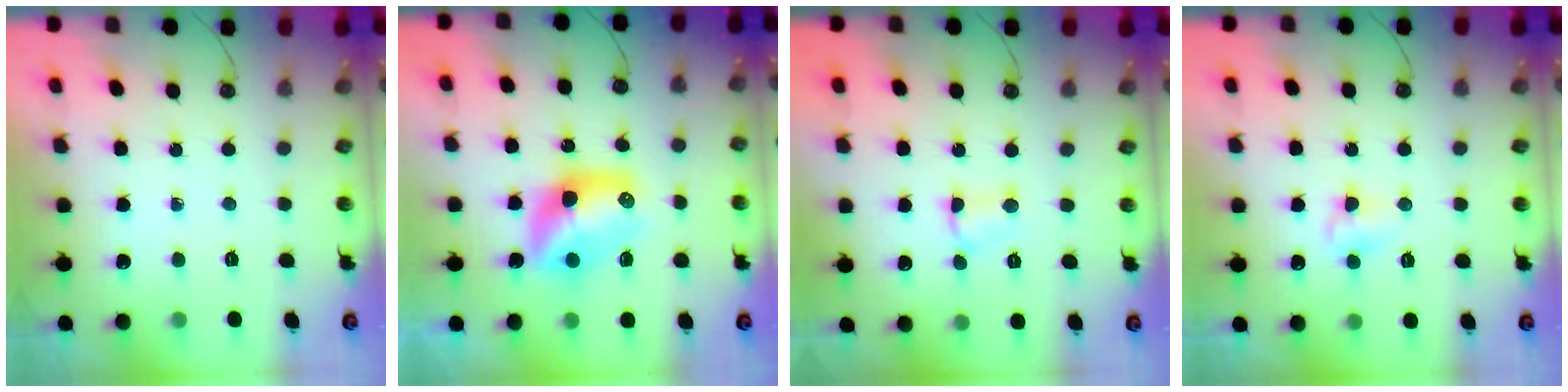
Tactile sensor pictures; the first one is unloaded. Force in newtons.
{"total": 11.6, "press": 11.6, "slide": 0.8}
{"total": 3.3, "press": 3.3, "slide": 0.5}
{"total": 6.1, "press": 4.9, "slide": 3.7}